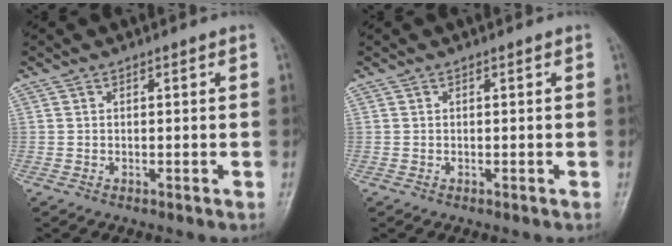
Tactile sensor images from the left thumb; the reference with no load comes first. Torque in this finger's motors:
{"motor_torque": [-0.04, 0.04, -0.02, 0.01, 0.00]}